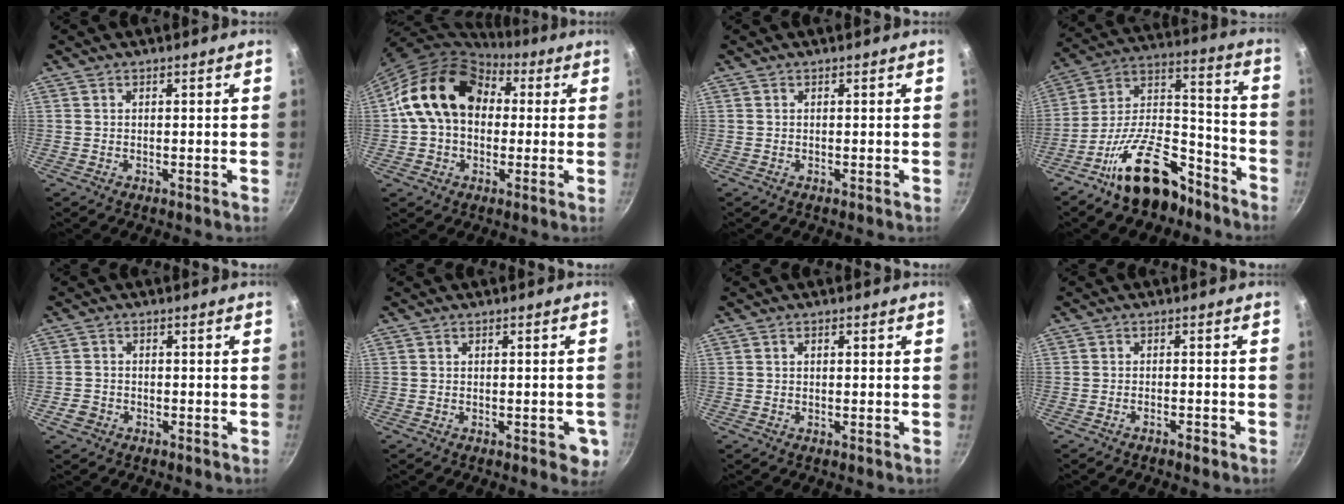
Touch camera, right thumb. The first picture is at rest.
{"total": 17.2, "force": [3.0, 13.0, 10.9], "torque": [-0.157, 0.034, 0.038]}
{"total": 0.0}
{"total": 19.9, "force": [-12.9, 9.7, 11.7], "torque": [-0.147, 0.118, -0.217]}
{"total": 2.9, "force": [-1.5, 2.3, 0.9], "torque": [-0.014, 0.019, -0.026]}
{"total": 4.4, "force": [-1.5, 2.1, 3.6], "torque": [-0.025, 0.006, -0.019]}
{"total": 0.8, "force": [0.1, 0.6, 0.6], "torque": [-0.010, 0.006, 0.002]}
{"total": 1.9, "force": [-1.4, 0.6, 1.0], "torque": [-0.020, 0.017, -0.021]}